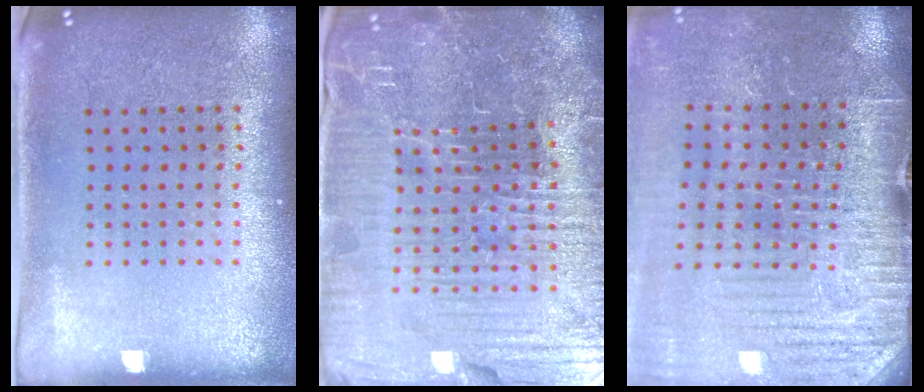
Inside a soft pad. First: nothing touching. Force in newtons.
{"total": 7.5, "press": 6.7, "slide": 3.4}
{"total": 4.1, "press": 4.0, "slide": 0.9}